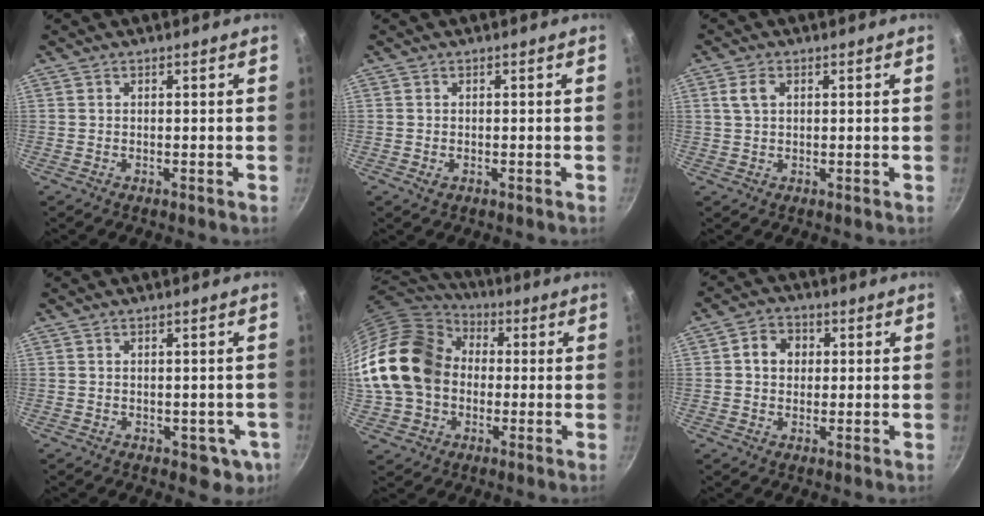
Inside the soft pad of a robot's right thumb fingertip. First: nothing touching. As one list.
[{"total": 1.1, "force": [-0.3, 0.8, 0.7], "torque": [-0.013, -0.001, -0.003]}, {"total": 3.2, "force": [1.0, 2.1, 2.2], "torque": [-0.039, 0.006, 0.018]}, {"total": 5.0, "force": [-1.1, 3.2, 3.7], "torque": [-0.021, 0.004, -0.008]}, {"total": 23.6, "force": [0.7, 18.5, 14.6], "torque": [-0.288, 0.056, 0.014]}, {"total": 5.5, "force": [1.0, 4.6, 2.9], "torque": [-0.024, 0.007, 0.007]}]